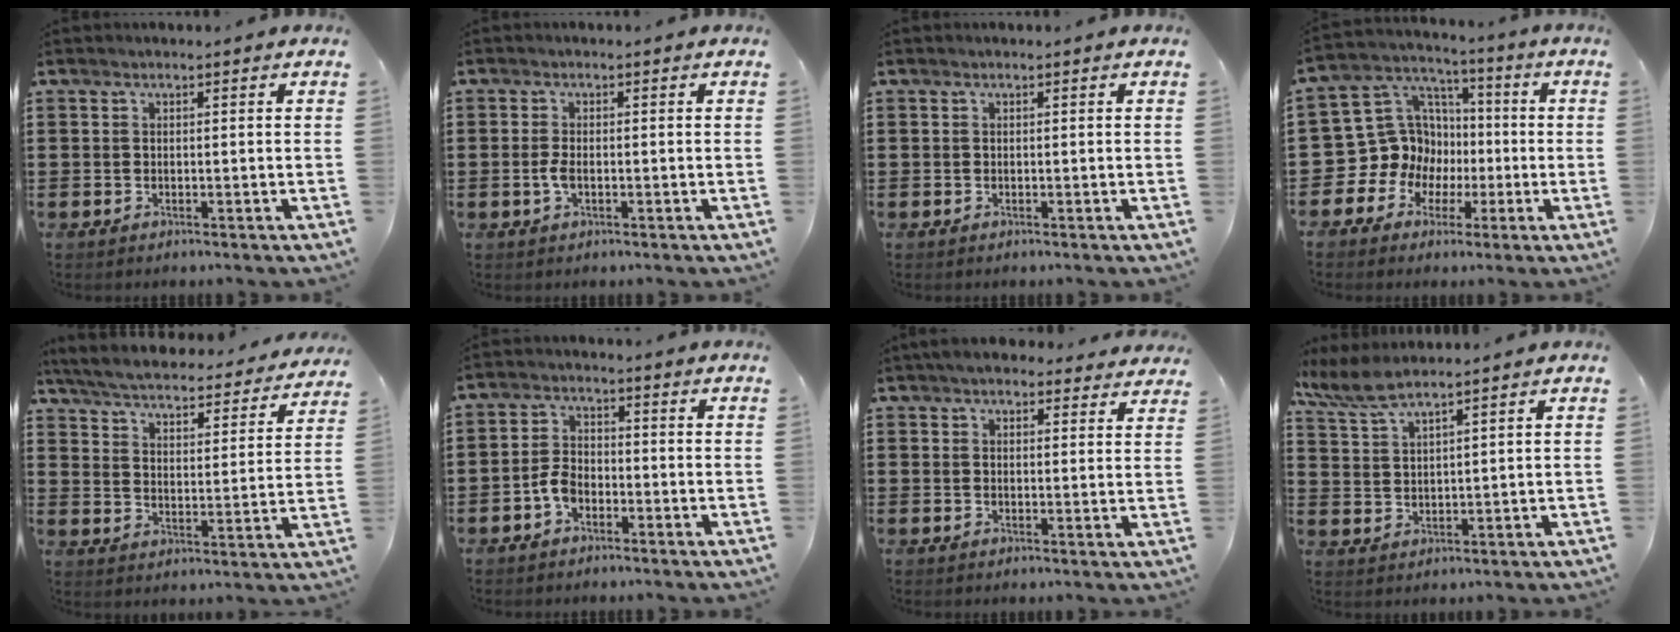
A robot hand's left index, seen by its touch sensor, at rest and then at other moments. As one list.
[{"total": 2.3, "force": [-0.6, 0.9, 2.0], "torque": [-0.053, -0.004, -0.015]}, {"total": 0.0}, {"total": 11.7, "force": [-0.9, 11.3, 2.8], "torque": [-0.102, -0.010, -0.006]}, {"total": 4.1, "force": [4.0, -0.2, 1.0], "torque": [-0.043, -0.035, 0.059]}, {"total": 3.8, "force": [-1.9, 2.3, 2.4], "torque": [-0.065, -0.001, -0.043]}, {"total": 4.1, "force": [3.8, 1.3, 1.1], "torque": [-0.025, -0.008, 0.070]}, {"total": 4.9, "force": [4.2, 0.5, 2.6], "torque": [-0.063, -0.008, 0.076]}]